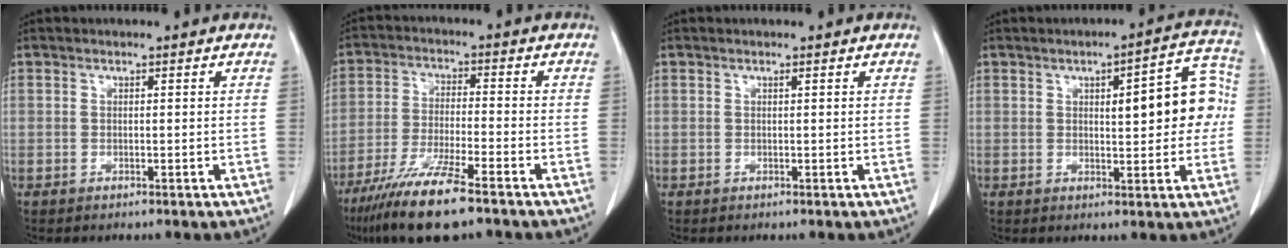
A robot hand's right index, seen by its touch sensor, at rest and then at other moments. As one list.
[{"total": 11.1, "force": [-7.8, 0.6, 7.8], "torque": [-0.152, -0.032, -0.142]}, {"total": 0.0}, {"total": 10.9, "force": [1.1, 3.4, 10.3], "torque": [-0.122, 0.032, 0.014]}]